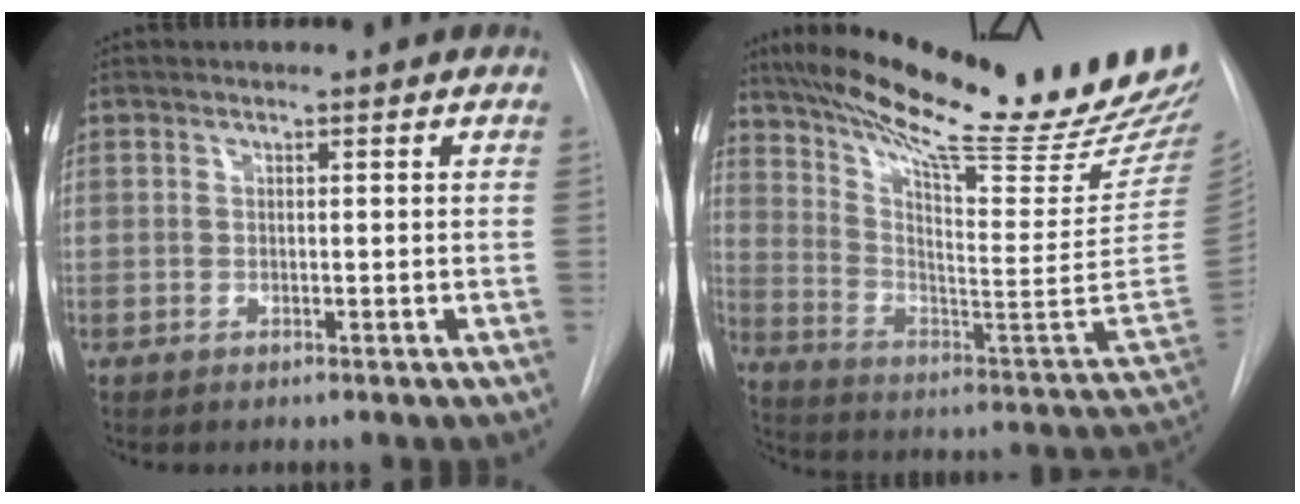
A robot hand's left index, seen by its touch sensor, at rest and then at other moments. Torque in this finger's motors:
{"motor_torque": [0.84, -1.30, 0.10, 0.08]}